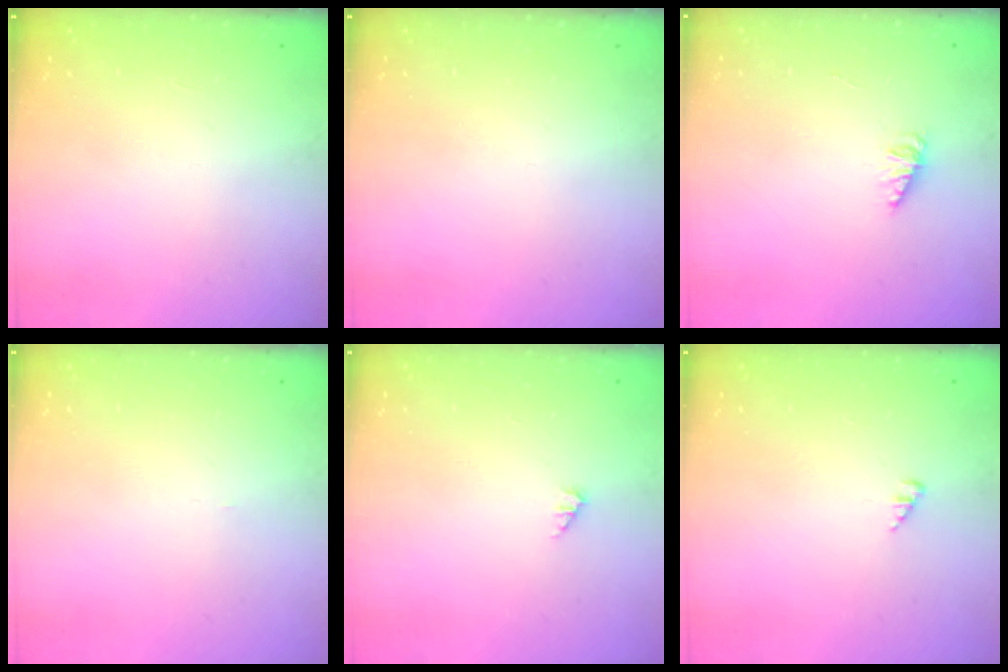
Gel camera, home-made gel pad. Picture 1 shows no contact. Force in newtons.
{"total": 0.0}
{"total": 1.6, "press": 1.6, "slide": 0.2}
{"total": 0.0}
{"total": 0.9, "press": 0.8, "slide": 0.2}
{"total": 2.1, "press": 2.1, "slide": 0.3}